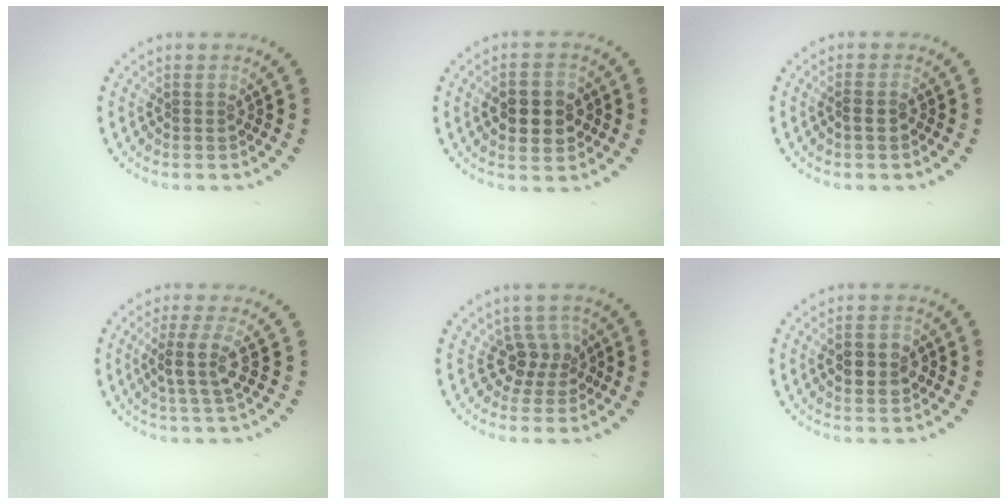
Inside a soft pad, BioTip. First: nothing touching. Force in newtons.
{"total": 4.6, "press": 4.6, "slide": 0.2}
{"total": 0.9, "press": 0.7, "slide": 0.5}
{"total": 2.9, "press": 2.4, "slide": 1.7}
{"total": 2.7, "press": 2.0, "slide": 1.8}
{"total": 2.8, "press": 2.8, "slide": 0.1}